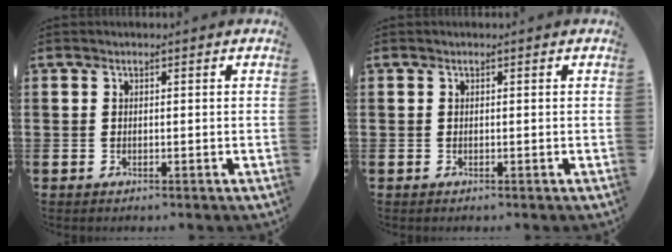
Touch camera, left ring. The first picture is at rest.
{"total": 0.0}